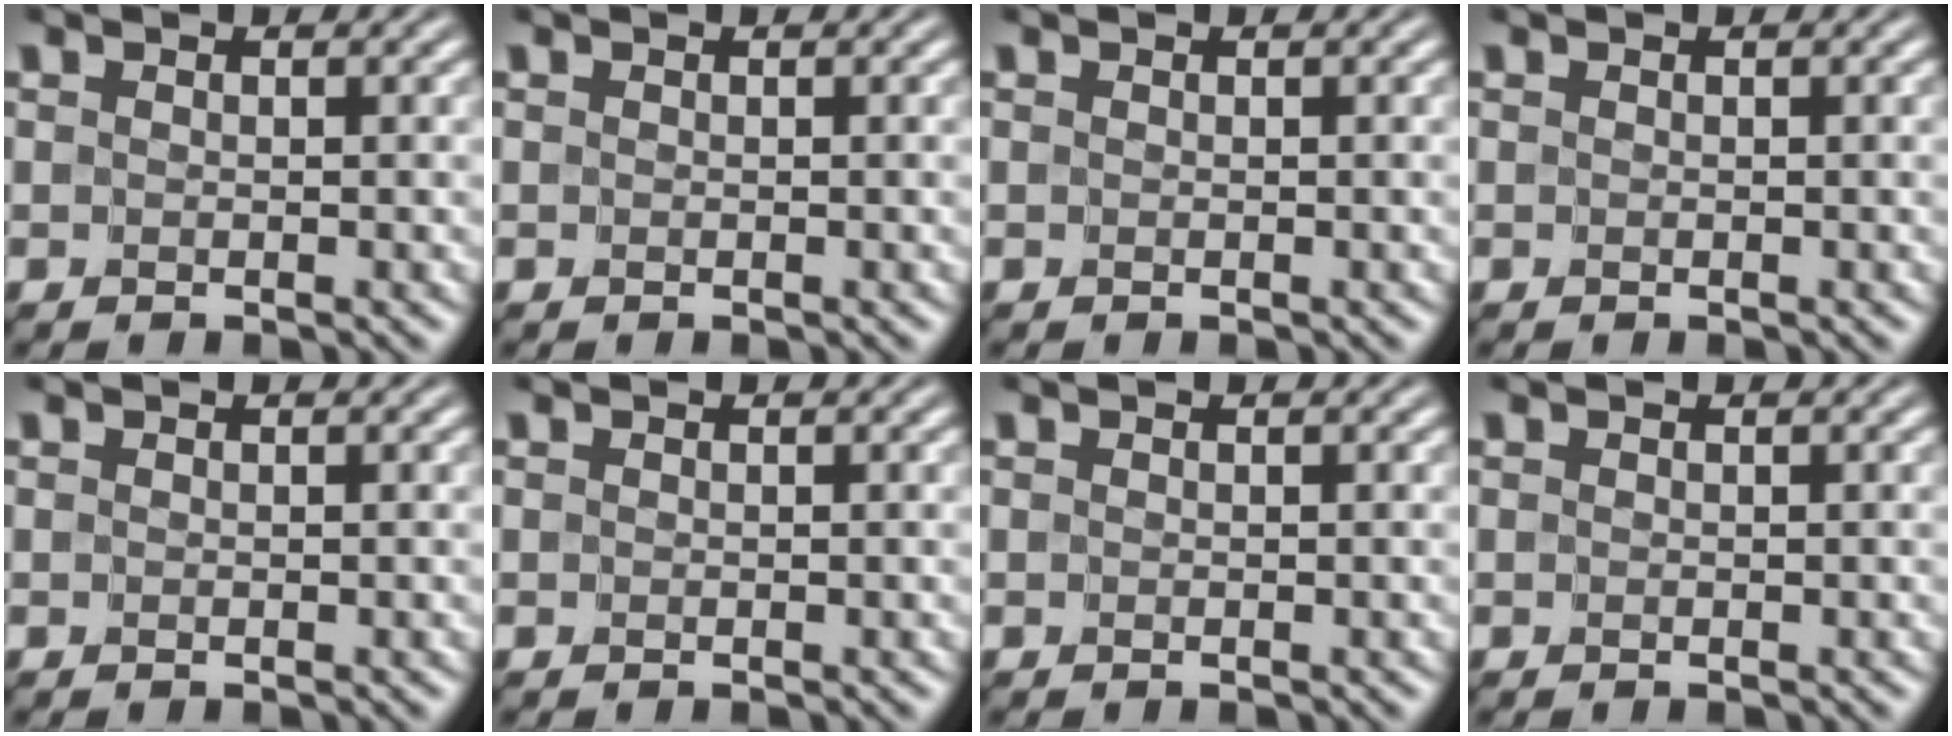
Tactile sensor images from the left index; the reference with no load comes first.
{"total": 0.0}
{"total": 0.0}
{"total": 0.0}
{"total": 0.0}
{"total": 0.0}
{"total": 0.0}
{"total": 0.0}